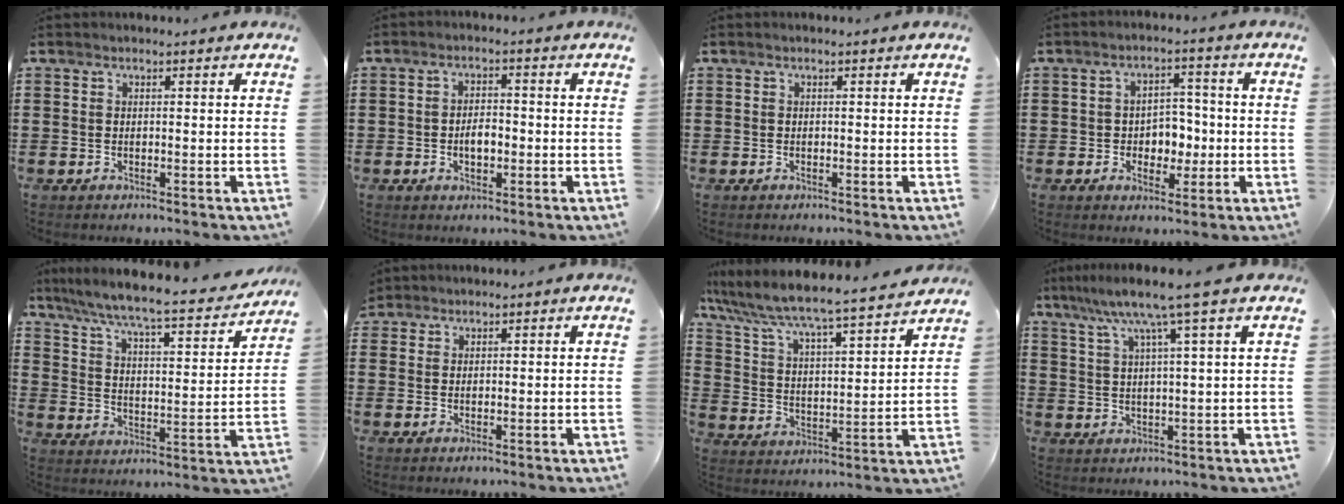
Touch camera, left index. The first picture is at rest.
{"total": 3.0, "force": [-0.8, 1.5, 2.5], "torque": [-0.041, 0.001, -0.018]}
{"total": 0.0}
{"total": 4.4, "force": [-0.7, 3.8, 2.1], "torque": [-0.039, 0.004, -0.021]}
{"total": 6.8, "force": [5.9, 0.1, 3.4], "torque": [-0.094, -0.046, 0.091]}
{"total": 1.7, "force": [1.5, 0.7, 0.0], "torque": [-0.004, 0.004, 0.031]}
{"total": 5.6, "force": [5.2, 0.1, 2.0], "torque": [-0.067, -0.049, 0.078]}
{"total": 7.1, "force": [4.5, -0.5, 5.5], "torque": [-0.122, -0.014, 0.071]}